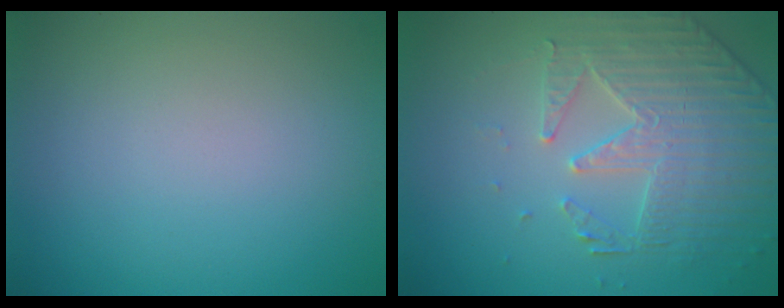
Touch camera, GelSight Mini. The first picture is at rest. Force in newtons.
{"total": 4.4, "press": 3.8, "slide": 2.2}